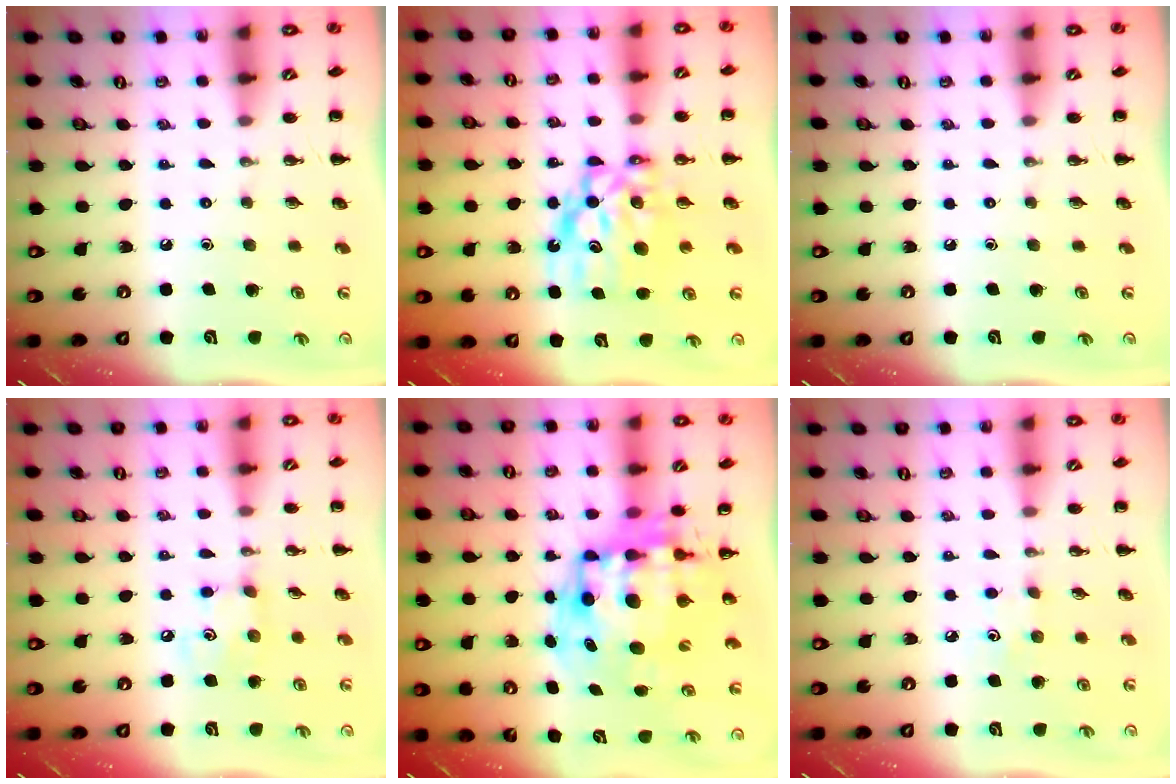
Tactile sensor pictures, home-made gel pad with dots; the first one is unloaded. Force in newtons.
{"total": 9.7, "press": 9.4, "slide": 2.5}
{"total": 0.0}
{"total": 4.6, "press": 4.6, "slide": 0.6}
{"total": 12.3, "press": 12.0, "slide": 2.9}
{"total": 2.6, "press": 2.4, "slide": 0.9}